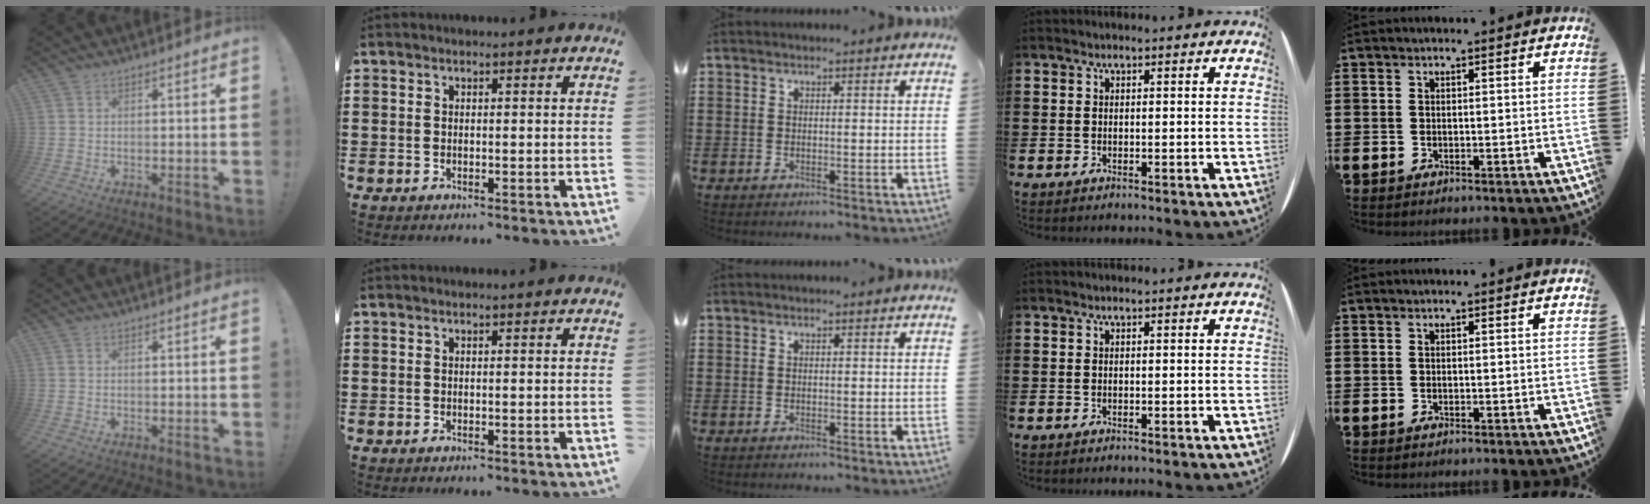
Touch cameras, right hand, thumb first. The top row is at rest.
{}